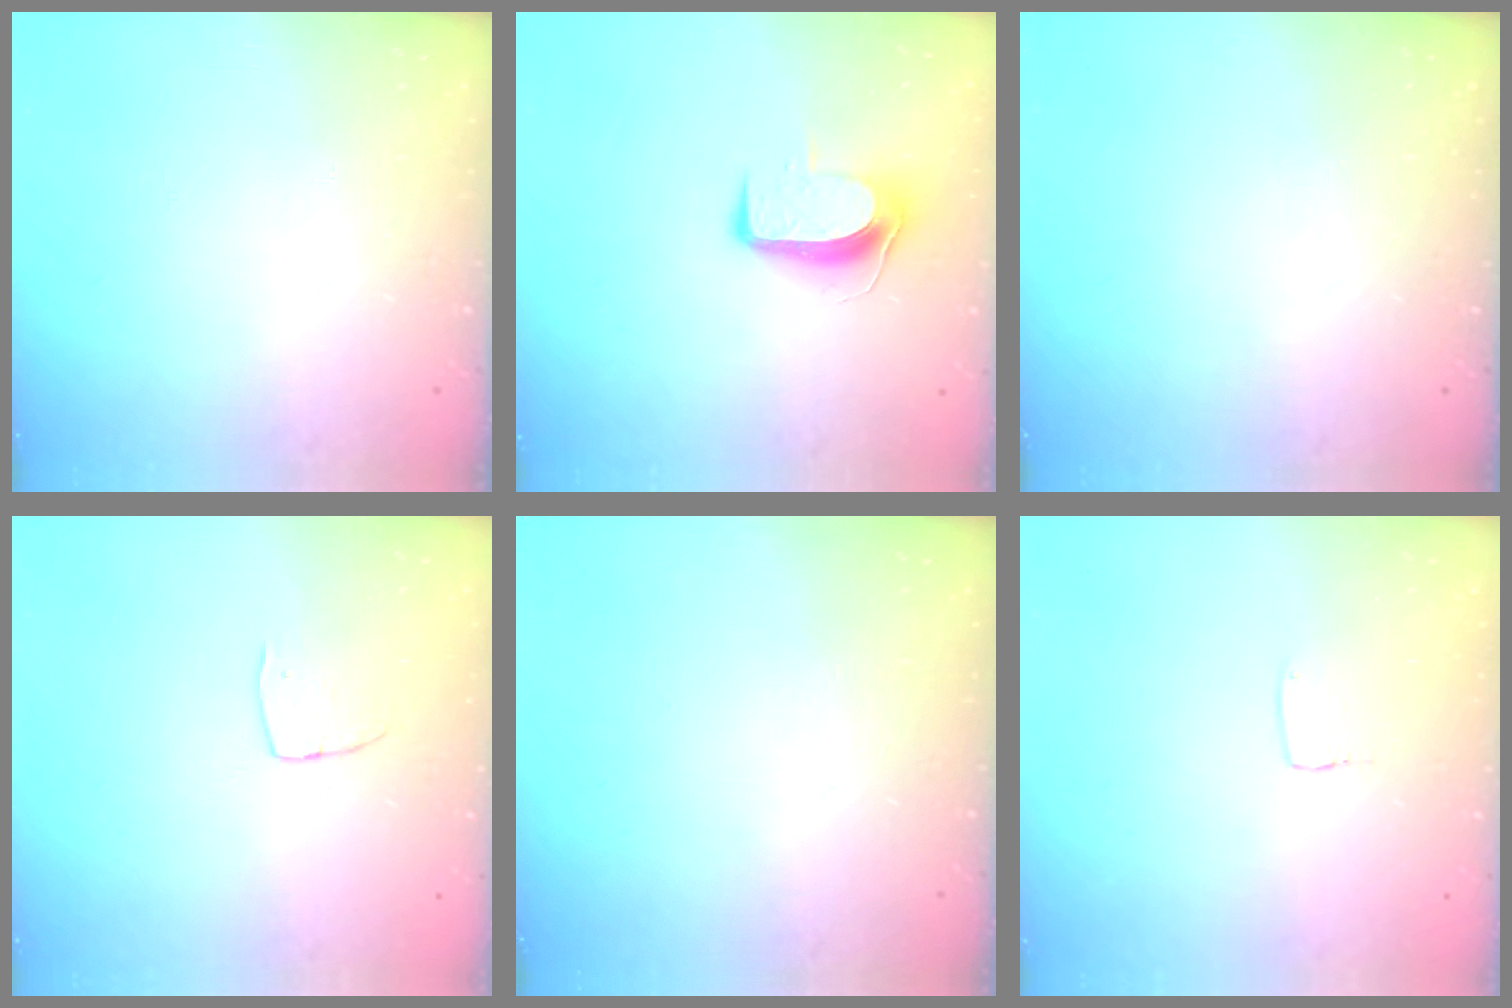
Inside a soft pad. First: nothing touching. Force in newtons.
{"total": 8.8, "press": 8.8, "slide": 0.6}
{"total": 0.0}
{"total": 4.8, "press": 4.8, "slide": 0.4}
{"total": 0.0}
{"total": 3.8, "press": 3.8, "slide": 0.1}